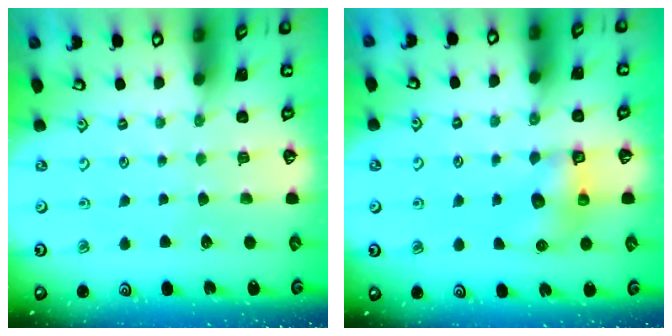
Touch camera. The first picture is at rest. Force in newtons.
{"total": 6.7, "press": 6.7, "slide": 0.1}